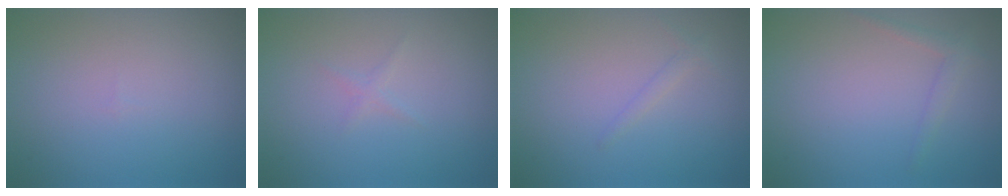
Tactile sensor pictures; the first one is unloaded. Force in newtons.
{"total": 0.6, "press": 0.6, "slide": 0.0}
{"total": 0.9, "press": 0.9, "slide": 0.0}
{"total": 1.2, "press": 1.2, "slide": 0.1}